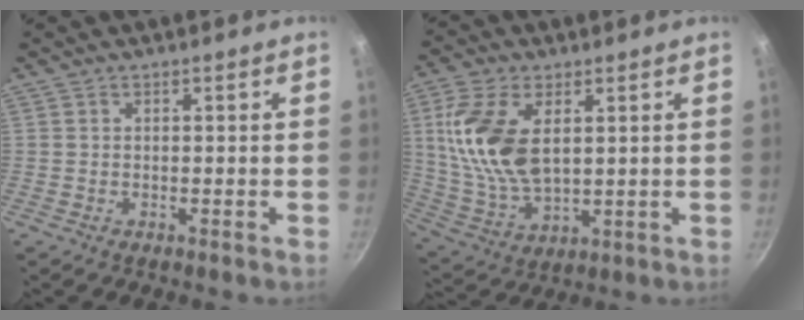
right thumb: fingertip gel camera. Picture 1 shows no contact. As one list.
[{"total": 15.6, "force": [3.7, 8.5, 12.5], "torque": [-0.239, -0.014, 0.082]}]